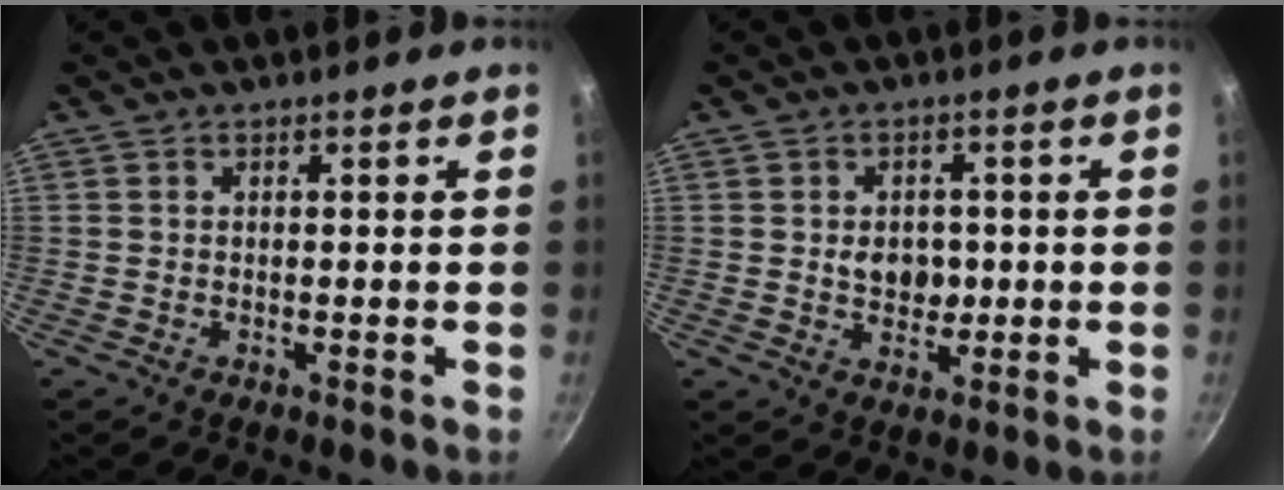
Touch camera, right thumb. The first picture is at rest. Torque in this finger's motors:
{"motor_torque": [0.72, 0.62, -0.16, 0.03, 0.19]}